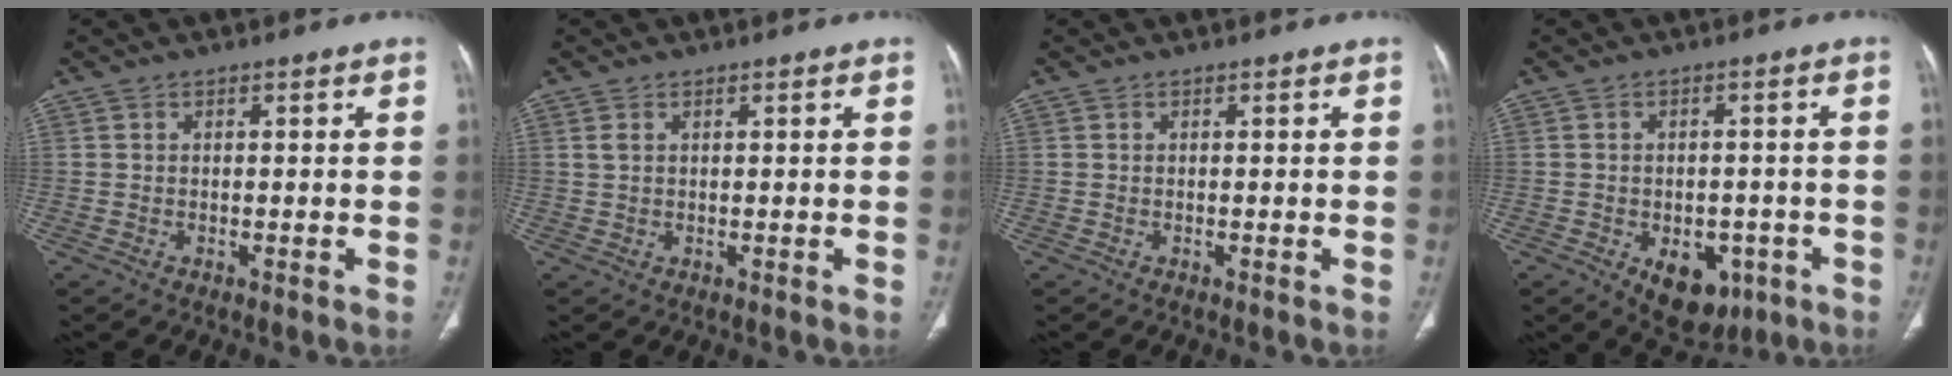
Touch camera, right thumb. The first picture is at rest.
{"total": 1.3, "force": [0.7, 0.7, 0.9], "torque": [-0.025, 0.008, 0.022]}
{"total": 0.0}
{"total": 9.4, "force": [-3.9, 6.1, 6.0], "torque": [-0.054, 0.013, -0.040]}